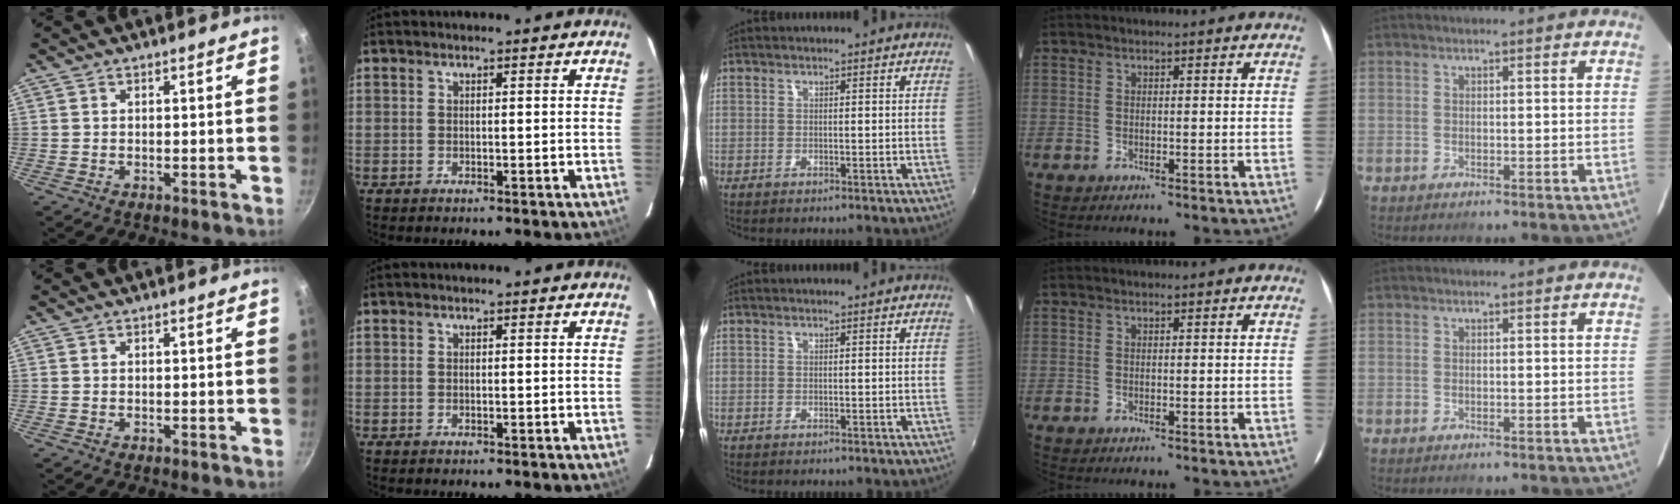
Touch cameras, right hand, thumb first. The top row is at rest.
{}